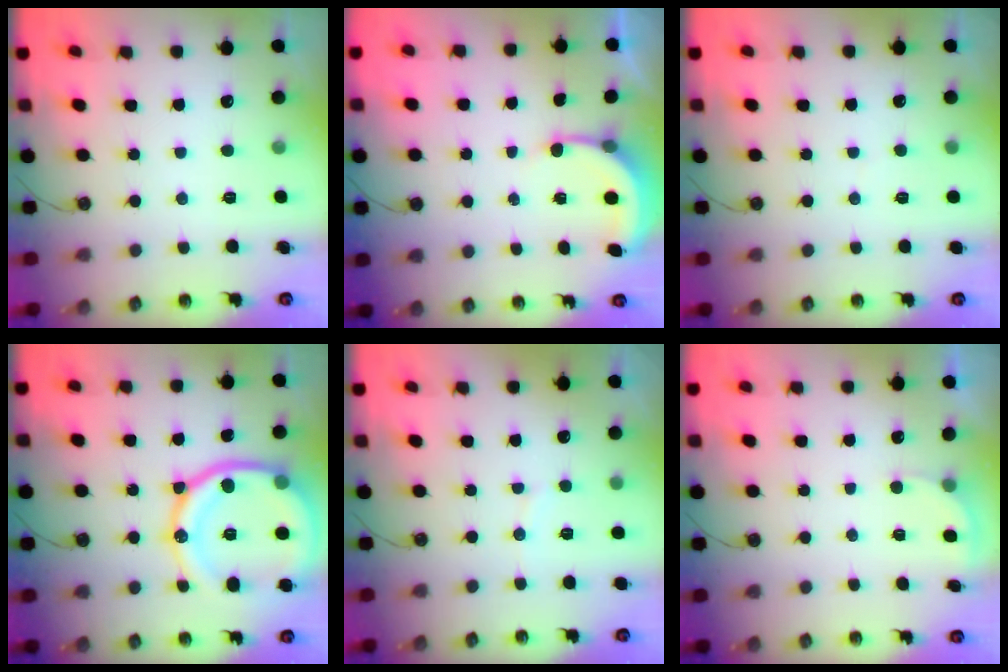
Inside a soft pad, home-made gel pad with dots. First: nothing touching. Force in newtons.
{"total": 4.5, "press": 4.4, "slide": 0.6}
{"total": 1.4, "press": 1.3, "slide": 0.1}
{"total": 23.0, "press": 22.9, "slide": 2.7}
{"total": 4.0, "press": 3.9, "slide": 0.3}
{"total": 2.3, "press": 2.3, "slide": 0.5}